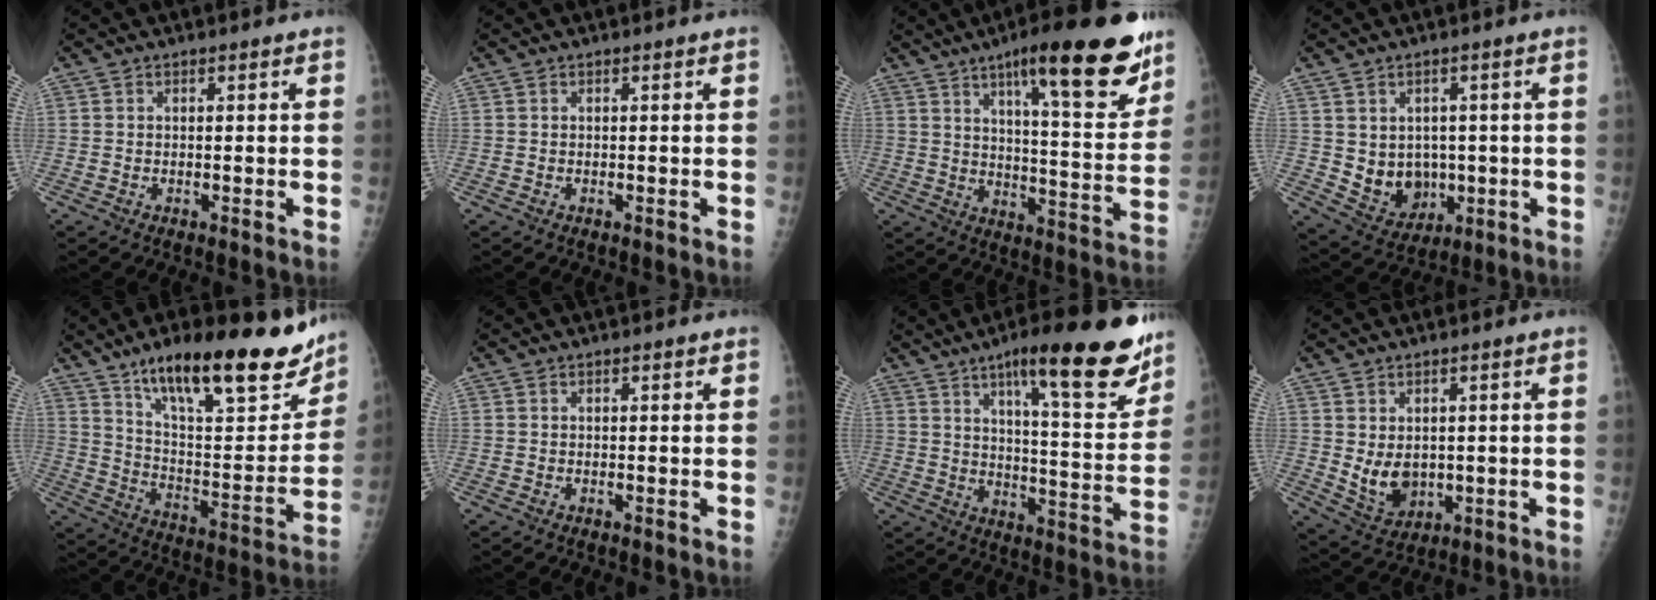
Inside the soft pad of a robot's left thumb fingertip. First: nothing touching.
{"total": 0.0}
{"total": 21.8, "force": [13.4, 4.8, 16.5], "torque": [-0.207, -0.058, 0.197]}
{"total": 8.6, "force": [-0.2, 7.1, 4.7], "torque": [-0.039, -0.007, 0.022]}
{"total": 27.7, "force": [18.7, 8.5, 18.5], "torque": [-0.234, -0.068, 0.294]}
{"total": 0.6, "force": [0.3, 0.2, 0.5], "torque": [-0.008, 0.001, 0.004]}
{"total": 21.7, "force": [14.0, 4.6, 16.0], "torque": [-0.196, -0.065, 0.205]}
{"total": 6.8, "force": [0.3, 5.1, 4.4], "torque": [-0.055, -0.018, 0.028]}